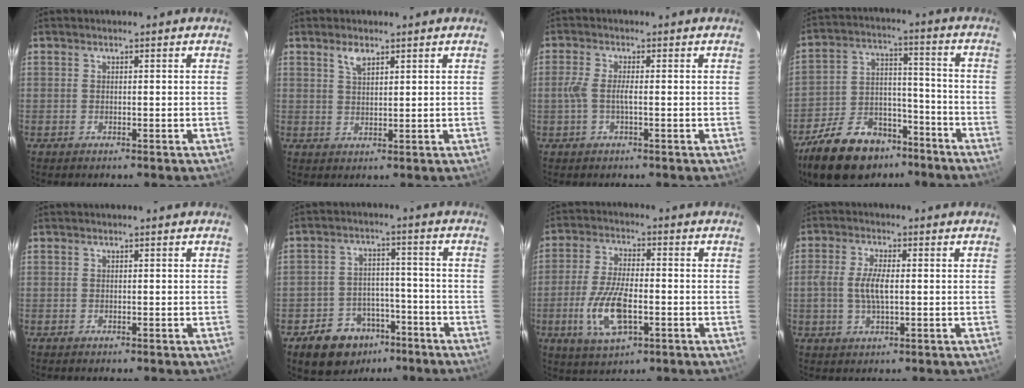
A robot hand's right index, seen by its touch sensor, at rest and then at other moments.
{"total": 2.9, "force": [1.9, 1.2, 1.8], "torque": [-0.032, 0.004, 0.037]}
{"total": 3.1, "force": [-0.7, 0.3, 3.0], "torque": [-0.065, 0.002, -0.014]}
{"total": 18.7, "force": [-13.3, 10.2, 8.4], "torque": [-0.193, 0.026, -0.207]}
{"total": 0.0}
{"total": 10.9, "force": [-6.9, 7.8, 3.3], "torque": [-0.077, 0.027, -0.086]}
{"total": 11.4, "force": [-3.4, 4.5, 9.8], "torque": [-0.208, -0.008, -0.061]}
{"total": 5.3, "force": [-0.2, 2.1, 4.9], "torque": [-0.100, 0.002, -0.002]}